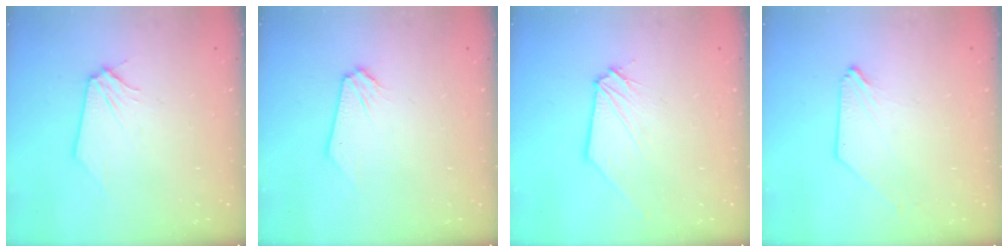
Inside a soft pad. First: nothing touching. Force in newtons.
{"total": 0.0}
{"total": 0.6, "press": 0.6, "slide": 0.0}
{"total": 0.0}